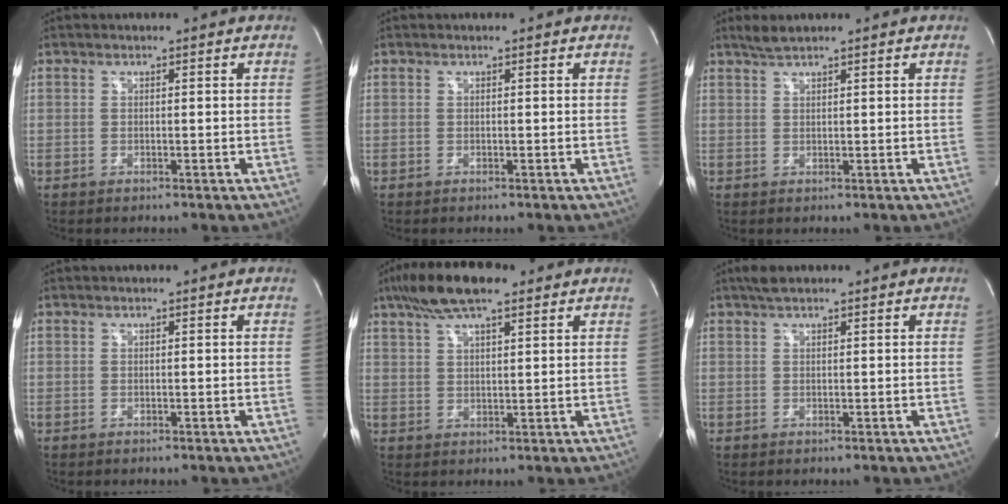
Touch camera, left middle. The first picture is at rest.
{"total": 0.0}
{"total": 1.9, "force": [1.7, -0.1, 0.8], "torque": [-0.020, 0.007, 0.036]}
{"total": 0.0}
{"total": 9.9, "force": [6.9, 2.4, 6.8], "torque": [-0.128, 0.025, 0.119]}
{"total": 2.1, "force": [1.6, 0.5, 1.2], "torque": [-0.024, 0.015, 0.029]}